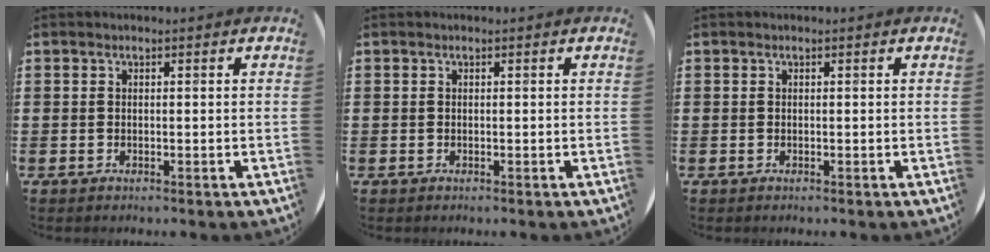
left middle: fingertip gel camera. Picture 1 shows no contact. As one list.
[{"total": 0.0}, {"total": 0.0}]